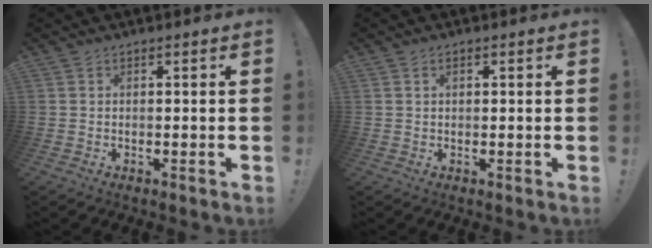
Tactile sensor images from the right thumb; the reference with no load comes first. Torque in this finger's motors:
{"motor_torque": [-0.16, 0.01, -0.45, 0.23, 0.07]}